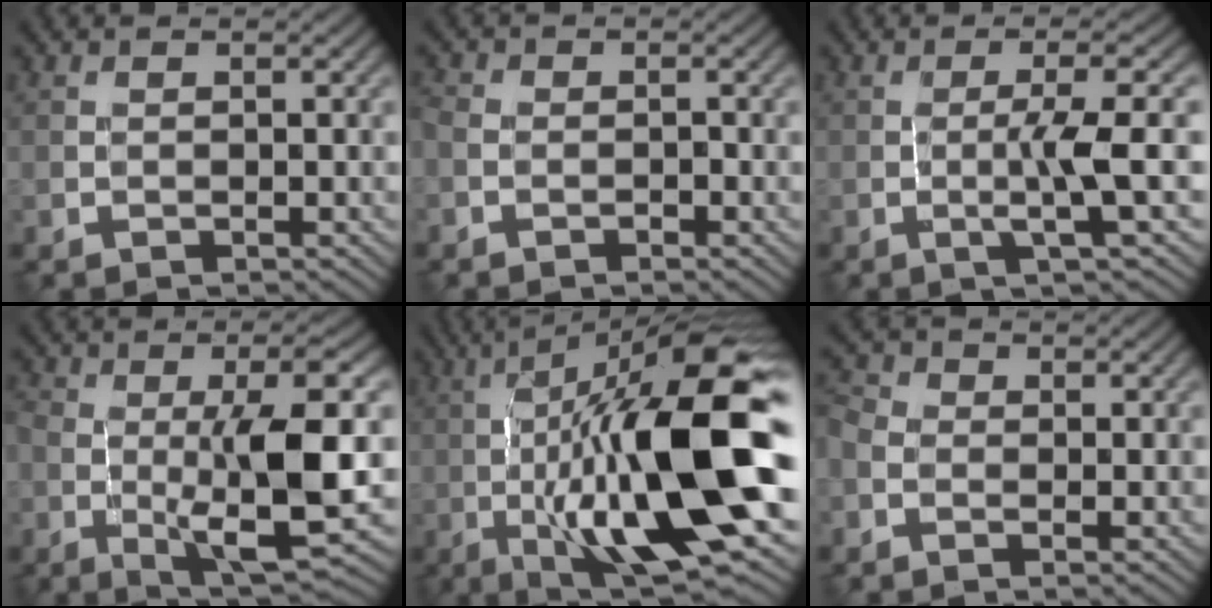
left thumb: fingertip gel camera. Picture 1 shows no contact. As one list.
[{"total": 2.6, "force": [-1.1, 1.8, 1.6], "torque": [-0.022, 0.008, -0.024]}, {"total": 5.6, "force": [-0.8, 0.5, 5.6], "torque": [-0.096, 0.011, -0.019]}, {"total": 11.3, "force": [-2.1, 3.1, 10.6], "torque": [-0.173, -0.002, -0.031]}, {"total": 18.9, "force": [-2.4, 5.0, 18.1], "torque": [-0.304, 0.016, -0.039]}, {"total": 3.2, "force": [-0.9, 2.3, 2.0], "torque": [-0.052, 0.000, -0.024]}]